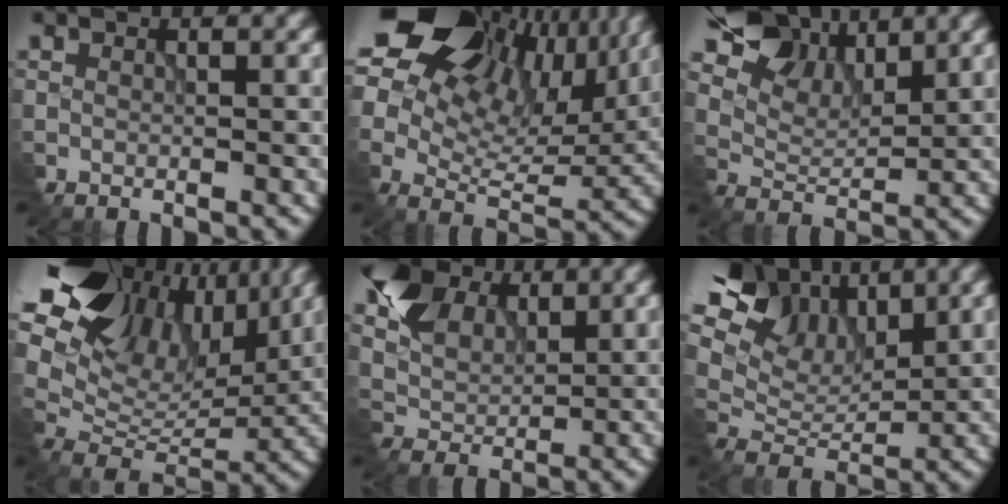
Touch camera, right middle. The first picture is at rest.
{"total": 18.0, "force": [9.0, 10.9, 11.1], "torque": [-0.216, 0.051, 0.153]}
{"total": 8.1, "force": [5.4, 4.3, 4.1], "torque": [-0.085, 0.007, 0.085]}
{"total": 15.0, "force": [8.8, 9.1, 8.0], "torque": [-0.181, 0.043, 0.164]}
{"total": 6.9, "force": [3.8, 4.6, 3.4], "torque": [-0.088, 0.008, 0.068]}
{"total": 11.7, "force": [7.0, 6.8, 6.5], "torque": [-0.161, 0.024, 0.103]}